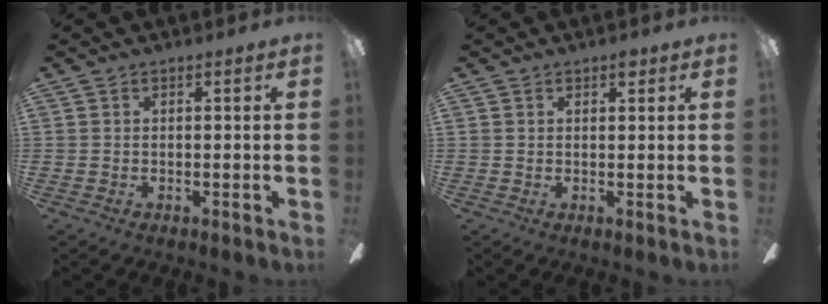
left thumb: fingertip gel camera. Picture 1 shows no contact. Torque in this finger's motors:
{"motor_torque": [0.31, -0.11, 0.56, -0.15, 0.02]}